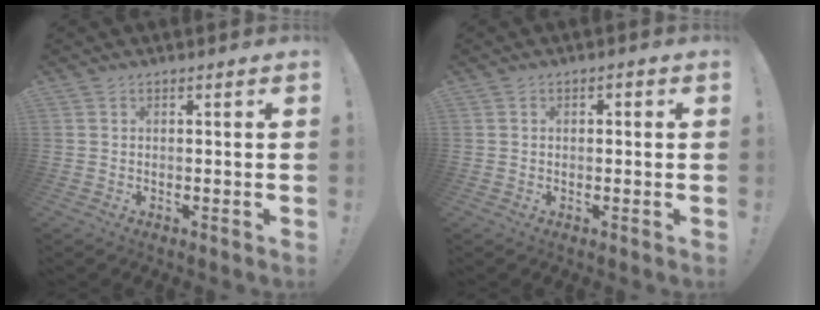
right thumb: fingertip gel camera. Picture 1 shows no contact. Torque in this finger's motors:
{"motor_torque": [-0.30, -0.14, 0.00, 0.12, 0.01]}